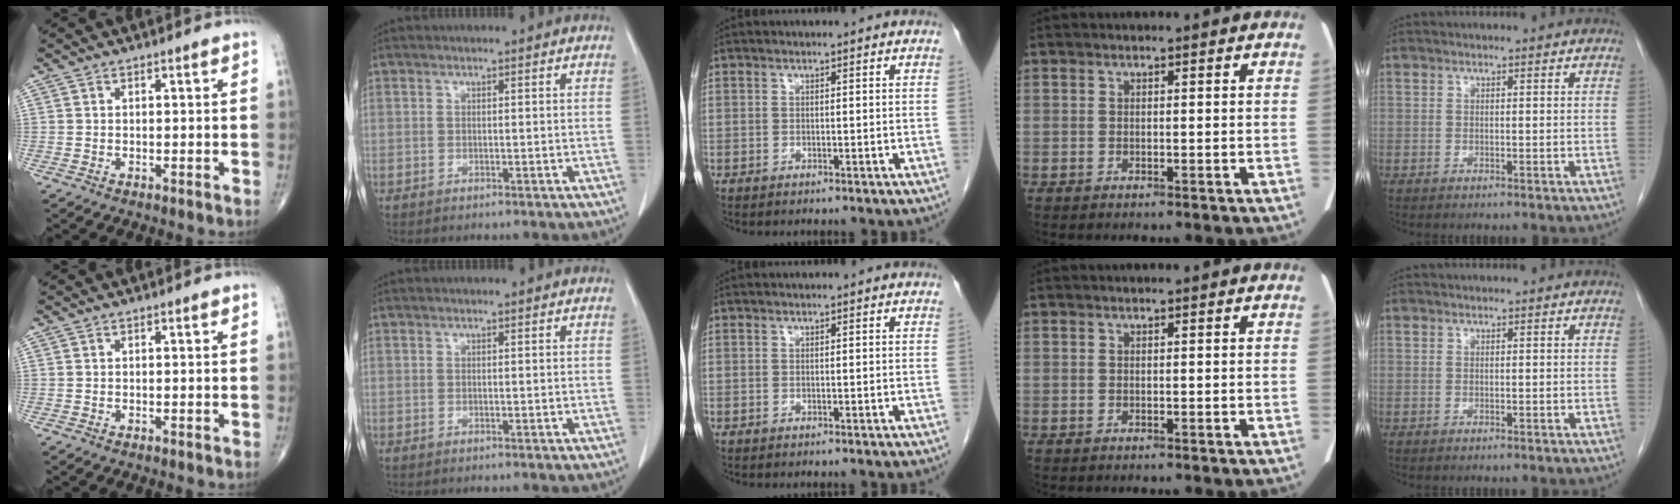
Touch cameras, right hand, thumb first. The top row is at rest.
{}